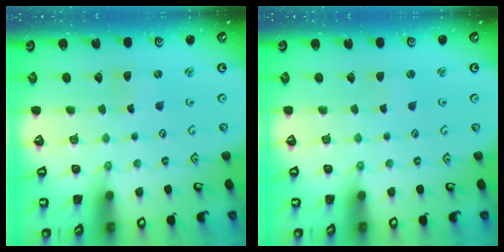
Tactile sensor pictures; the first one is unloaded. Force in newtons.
{"total": 0.7, "press": 0.7, "slide": 0.1}